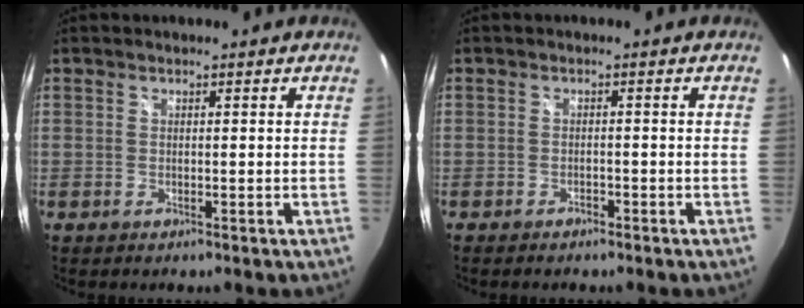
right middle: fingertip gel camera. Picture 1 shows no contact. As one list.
[{"total": 1.2, "force": [-1.1, 0.3, 0.4], "torque": [-0.008, -0.004, -0.019]}]